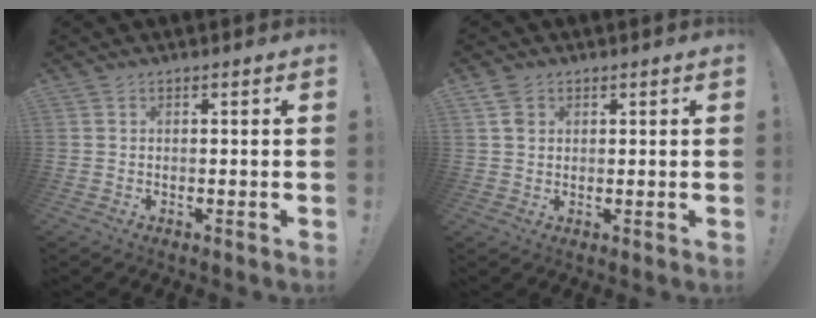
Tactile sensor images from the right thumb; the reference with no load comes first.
{"total": 1.9, "force": [0.7, 1.6, 0.7], "torque": [-0.002, -0.002, 0.012]}